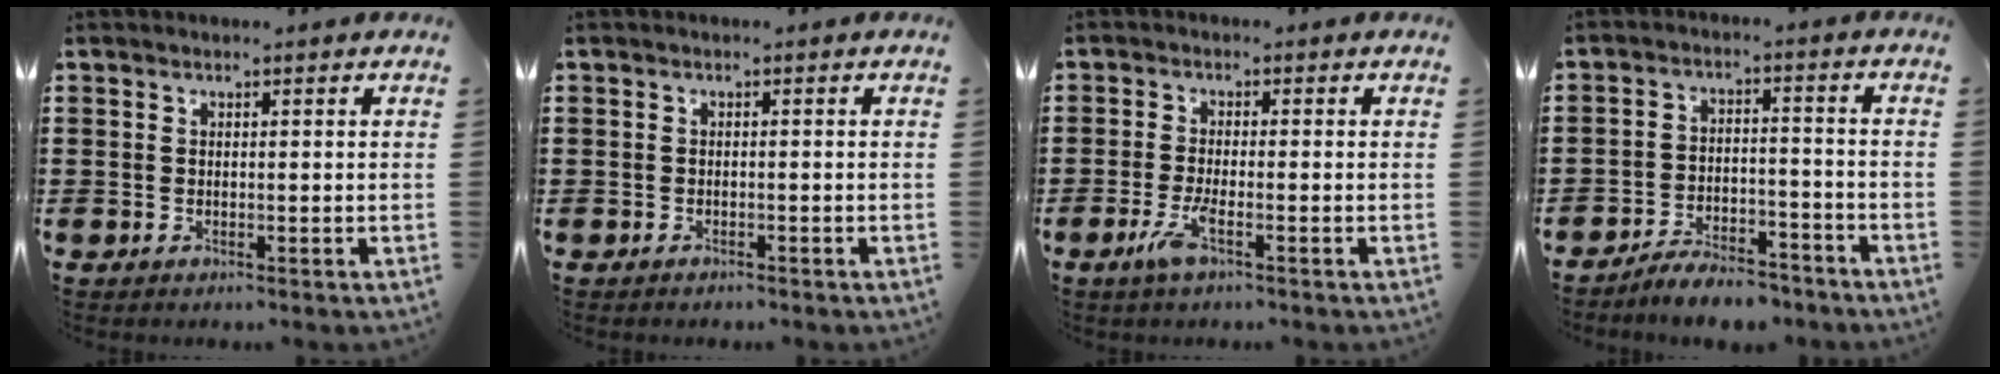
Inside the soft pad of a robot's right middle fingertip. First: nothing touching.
{"total": 0.7, "force": [-0.7, 0.2, 0.0], "torque": [-0.002, 0.000, -0.014]}
{"total": 3.7, "force": [-1.7, 0.5, 3.3], "torque": [-0.076, -0.011, -0.036]}
{"total": 5.7, "force": [-5.5, 0.7, 1.3], "torque": [-0.029, 0.004, -0.109]}